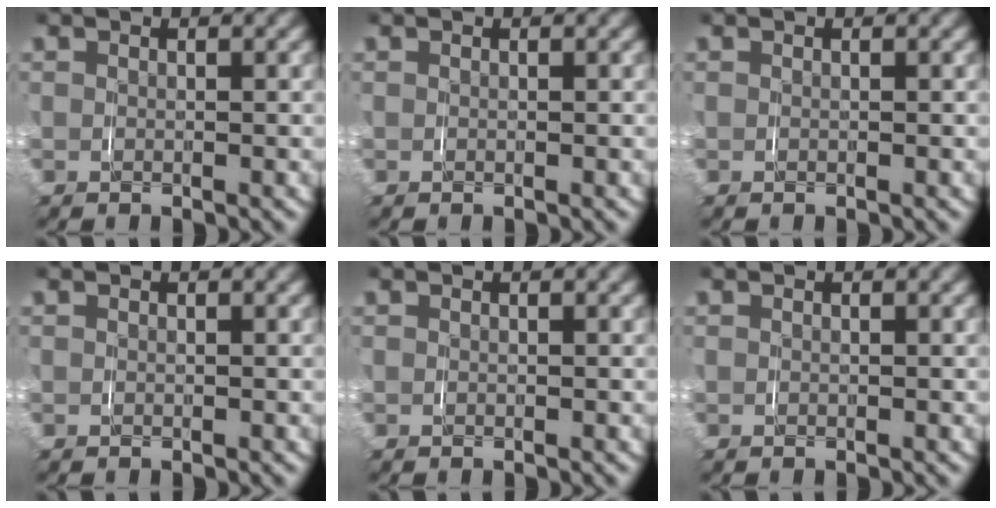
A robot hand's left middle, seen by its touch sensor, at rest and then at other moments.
{"total": 0.0}
{"total": 0.0}
{"total": 0.0}
{"total": 0.0}
{"total": 0.0}